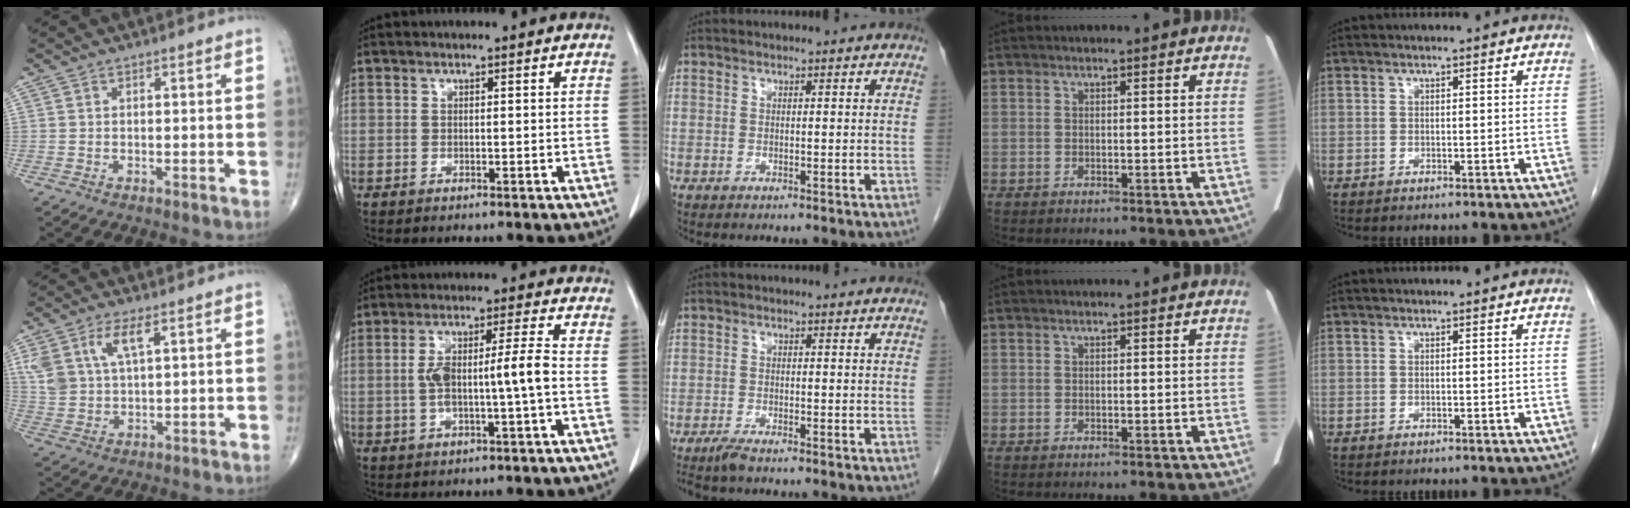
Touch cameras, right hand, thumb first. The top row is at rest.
{"thumb": {"total": 7.8, "force": [3.7, 3.3, 6.0], "torque": [-0.129, -0.007, 0.078]}, "index": {"total": 7.6, "force": [-0.9, 0.3, 7.5], "torque": [-0.145, 0.018, -0.013]}, "middle": {"total": 2.1, "force": [-1.7, 0.0, 1.1], "torque": [-0.028, -0.006, -0.035]}}